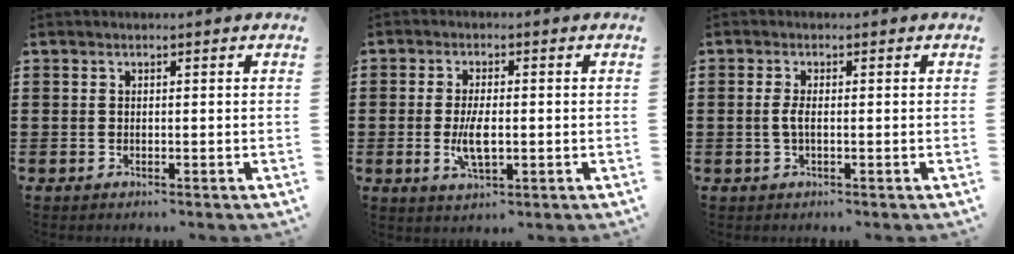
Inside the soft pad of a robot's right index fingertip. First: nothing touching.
{"total": 5.3, "force": [-0.7, 2.2, 4.7], "torque": [-0.104, -0.006, -0.016]}
{"total": 2.0, "force": [-0.2, 0.4, 2.0], "torque": [-0.052, -0.008, -0.009]}